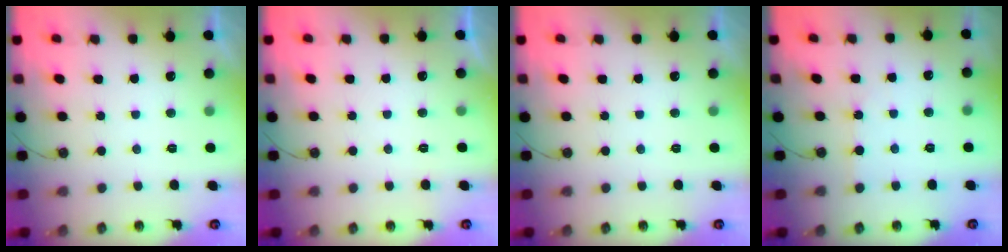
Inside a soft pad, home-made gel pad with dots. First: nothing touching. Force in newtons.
{"total": 0.0}
{"total": 0.0}
{"total": 1.8, "press": 1.8, "slide": 0.3}